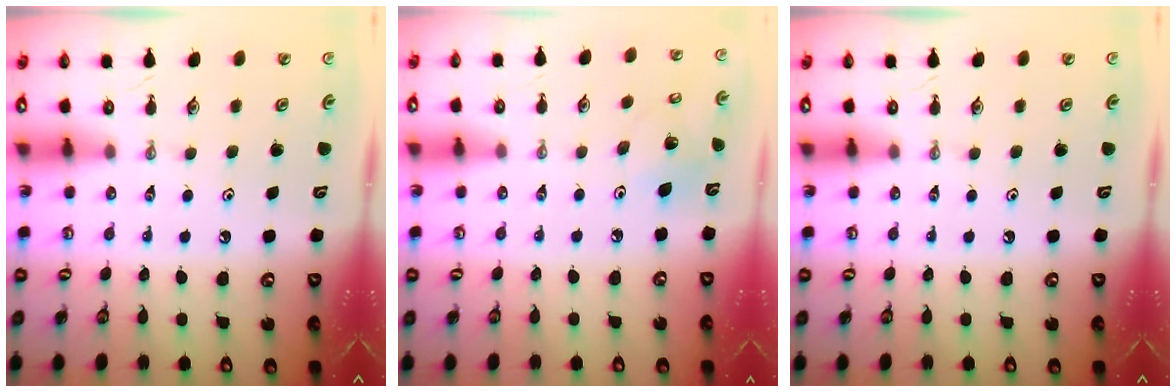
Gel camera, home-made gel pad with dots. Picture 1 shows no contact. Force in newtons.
{"total": 6.9, "press": 6.7, "slide": 1.8}
{"total": 0.0}